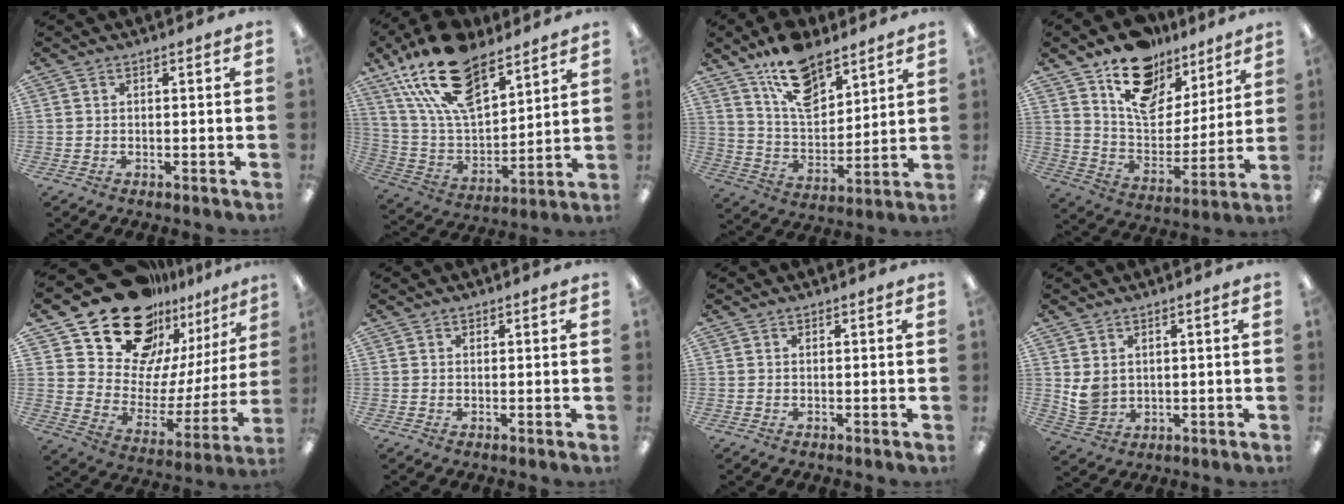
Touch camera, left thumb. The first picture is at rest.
{"total": 21.9, "force": [14.6, 10.3, 12.6], "torque": [-0.244, -0.071, 0.262]}
{"total": 14.2, "force": [10.2, 7.0, 6.9], "torque": [-0.116, -0.055, 0.186]}
{"total": 16.8, "force": [11.1, 10.2, 7.3], "torque": [-0.112, -0.067, 0.200]}
{"total": 22.2, "force": [18.5, 10.3, 6.5], "torque": [-0.112, -0.141, 0.335]}
{"total": 0.8, "force": [0.6, 0.4, 0.1], "torque": [0.006, -0.002, 0.010]}
{"total": 0.5, "force": [0.5, 0.2, 0.1], "torque": [-0.001, 0.001, 0.009]}
{"total": 4.8, "force": [2.1, 3.9, 2.0], "torque": [-0.042, -0.005, 0.041]}